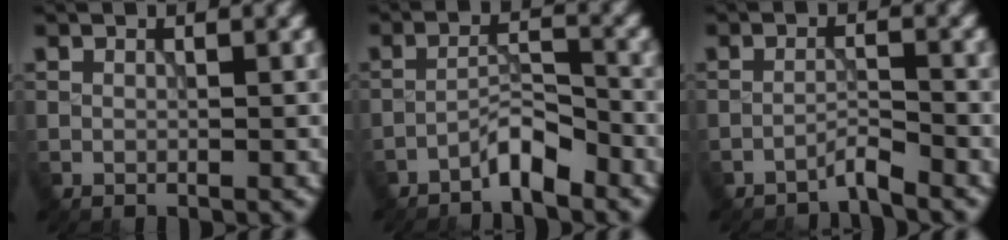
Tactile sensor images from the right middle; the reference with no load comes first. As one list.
[{"total": 3.0, "force": [-2.4, 0.5, 1.7], "torque": [-0.027, 0.014, -0.047]}, {"total": 1.7, "force": [-1.6, -0.1, 0.6], "torque": [-0.006, 0.008, -0.035]}]